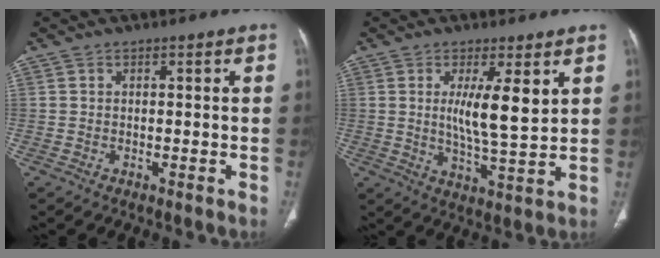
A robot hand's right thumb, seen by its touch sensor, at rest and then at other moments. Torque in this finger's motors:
{"motor_torque": [-0.12, -0.02, 0.53, 0.52, 0.12]}